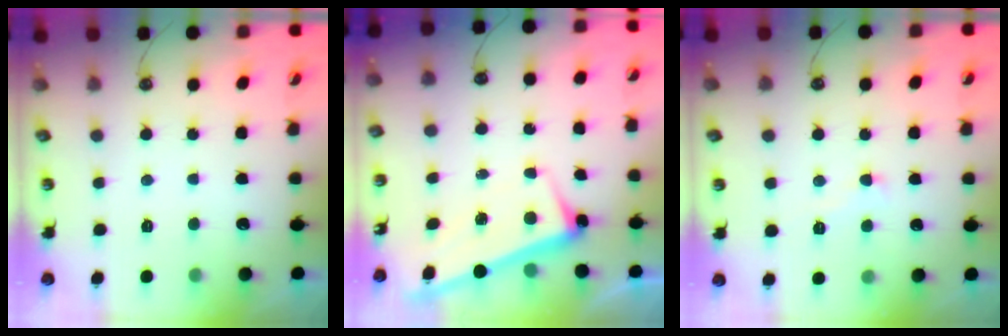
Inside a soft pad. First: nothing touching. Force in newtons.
{"total": 2.4, "press": 2.3, "slide": 0.7}
{"total": 2.9, "press": 2.8, "slide": 0.6}